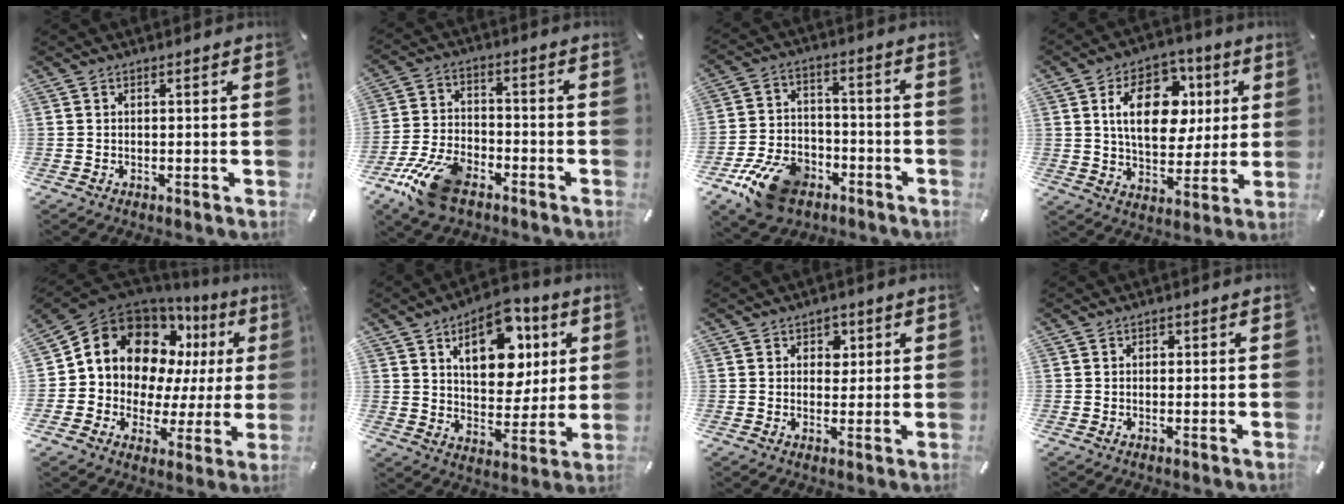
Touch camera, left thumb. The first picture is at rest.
{"total": 13.1, "force": [-8.2, 6.6, 7.7], "torque": [-0.154, 0.039, -0.149]}
{"total": 14.3, "force": [-8.5, 8.8, 7.3], "torque": [-0.122, 0.059, -0.145]}
{"total": 16.4, "force": [4.4, 11.1, 11.3], "torque": [-0.177, 0.004, 0.077]}
{"total": 14.3, "force": [7.0, 11.0, 6.0], "torque": [-0.107, -0.061, 0.131]}
{"total": 15.9, "force": [7.1, 9.8, 10.4], "torque": [-0.143, -0.022, 0.122]}
{"total": 3.4, "force": [1.3, 2.9, 1.2], "torque": [0.000, -0.007, 0.013]}
{"total": 0.7, "force": [0.1, 0.6, 0.2], "torque": [-0.003, 0.004, 0.000]}